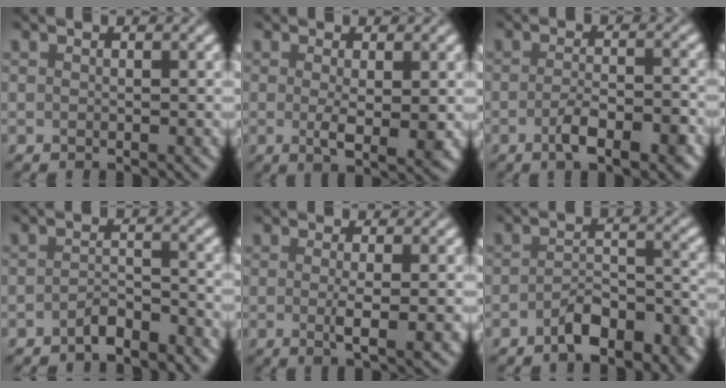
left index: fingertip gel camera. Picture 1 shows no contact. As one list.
[{"total": 3.3, "force": [-0.1, 0.7, 3.2], "torque": [-0.055, -0.009, -0.001]}, {"total": 4.7, "force": [-2.2, 1.5, 3.9], "torque": [-0.071, -0.004, -0.037]}, {"total": 2.4, "force": [-1.9, 0.8, 1.2], "torque": [-0.017, 0.010, -0.037]}, {"total": 3.6, "force": [-0.5, 0.8, 3.5], "torque": [-0.057, -0.007, -0.006]}, {"total": 5.2, "force": [-3.4, 2.3, 3.3], "torque": [-0.048, 0.005, -0.057]}]